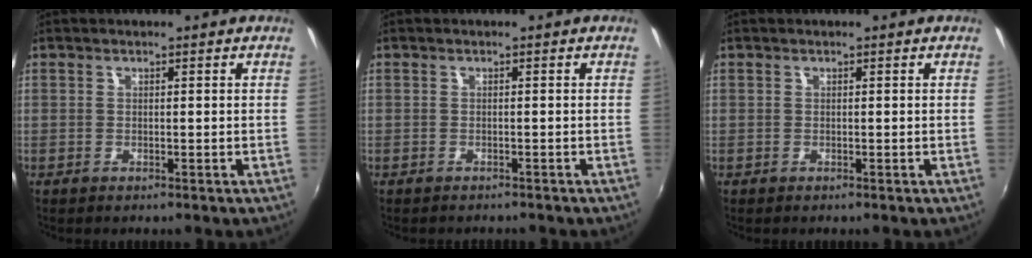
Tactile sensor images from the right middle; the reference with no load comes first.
{"total": 1.6, "force": [-1.5, 0.4, 0.4], "torque": [-0.011, -0.008, -0.020]}
{"total": 0.0}